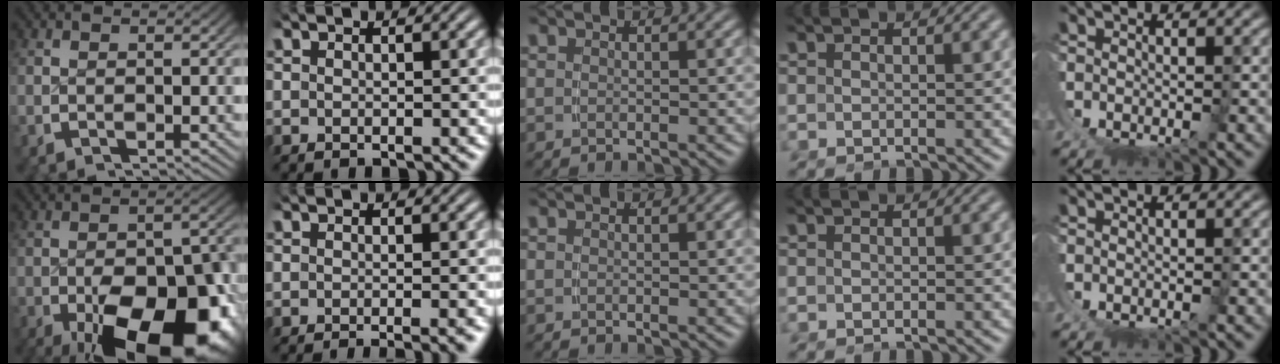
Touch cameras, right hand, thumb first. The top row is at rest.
{"thumb": {"total": 19.5, "force": [-6.9, 10.7, 14.8], "torque": [-0.233, -0.081, -0.071]}, "index": {"total": 2.3, "force": [-2.1, -0.1, 1.0], "torque": [-0.003, 0.003, -0.034]}}